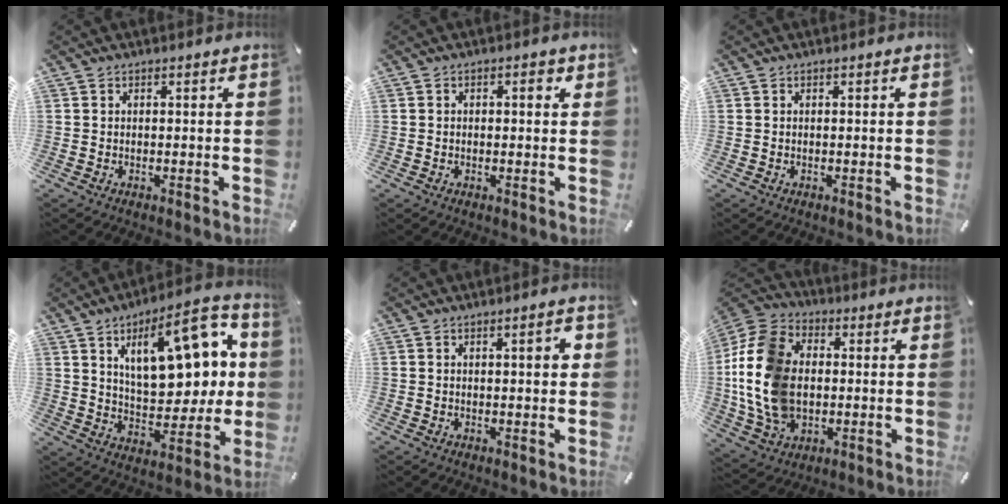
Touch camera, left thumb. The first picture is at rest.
{"total": 2.2, "force": [0.3, 1.1, 1.8], "torque": [-0.029, 0.004, 0.001]}
{"total": 0.0}
{"total": 20.3, "force": [8.2, 9.9, 15.7], "torque": [-0.230, -0.030, 0.135]}
{"total": 3.3, "force": [0.8, 0.9, 3.1], "torque": [-0.042, 0.001, 0.007]}
{"total": 18.5, "force": [-0.6, 13.8, 12.4], "torque": [-0.296, 0.013, -0.011]}